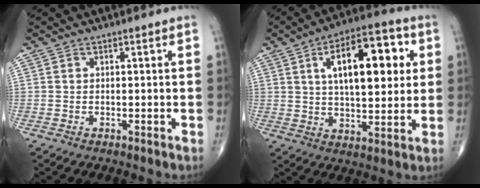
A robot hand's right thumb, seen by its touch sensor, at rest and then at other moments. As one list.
[{"total": 17.9, "force": [4.9, 7.9, 15.3], "torque": [-0.203, 0.002, 0.071]}]